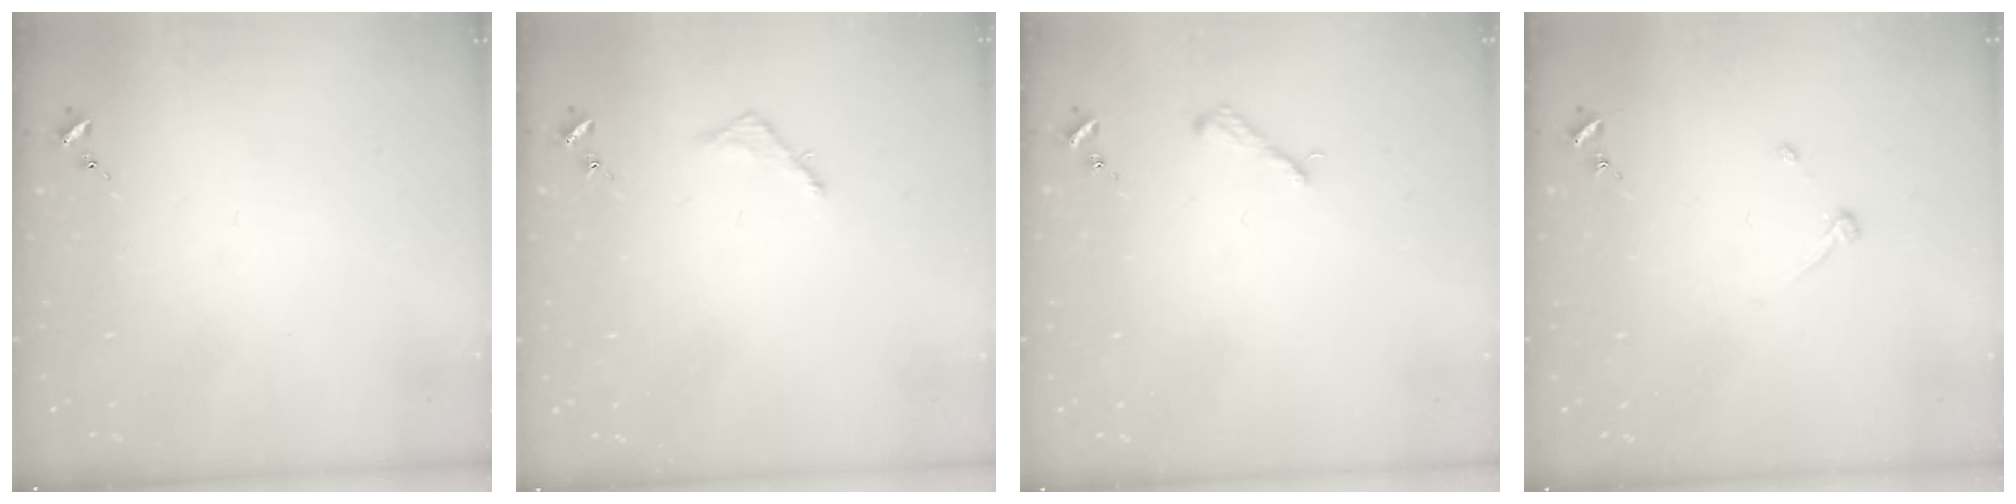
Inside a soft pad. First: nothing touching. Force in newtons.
{"total": 2.5, "press": 2.5, "slide": 0.2}
{"total": 3.6, "press": 3.6, "slide": 0.4}
{"total": 3.2, "press": 3.2, "slide": 0.5}